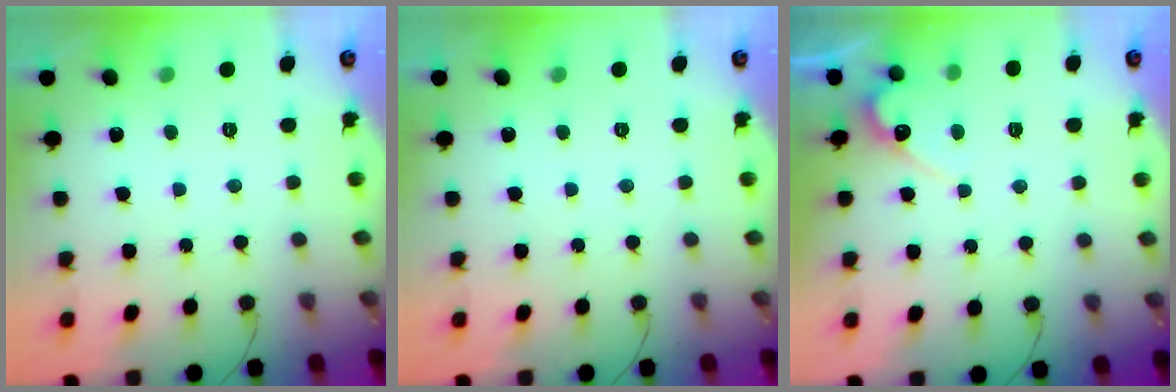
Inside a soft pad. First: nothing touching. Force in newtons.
{"total": 0.0}
{"total": 6.3, "press": 6.3, "slide": 0.3}